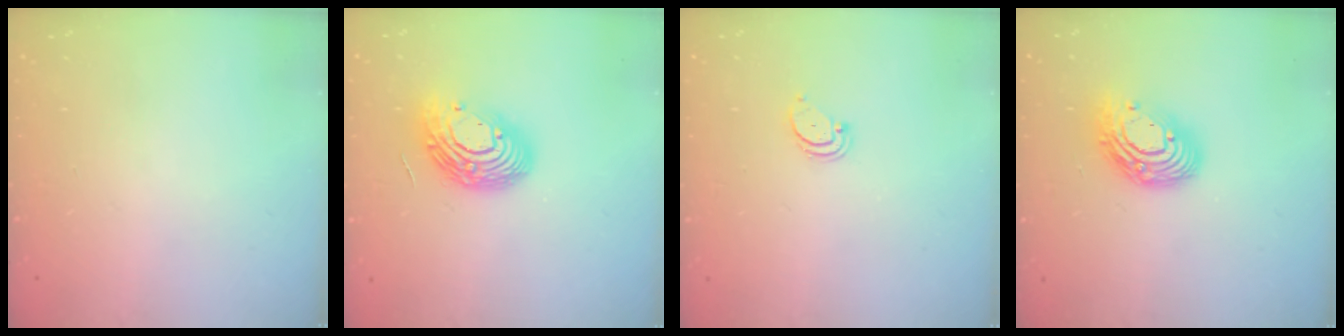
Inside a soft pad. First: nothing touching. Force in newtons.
{"total": 14.2, "press": 14.2, "slide": 1.1}
{"total": 1.9, "press": 1.9, "slide": 0.2}
{"total": 12.7, "press": 12.7, "slide": 1.2}